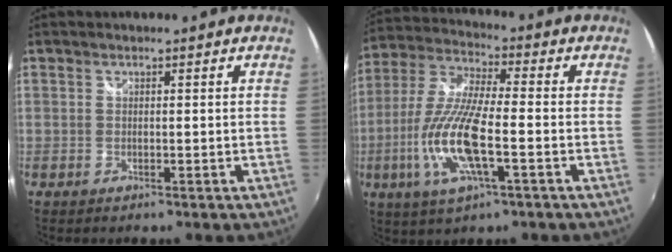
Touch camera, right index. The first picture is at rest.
{"total": 15.2, "force": [-4.4, 3.7, 14.0], "torque": [-0.297, -0.012, -0.088]}